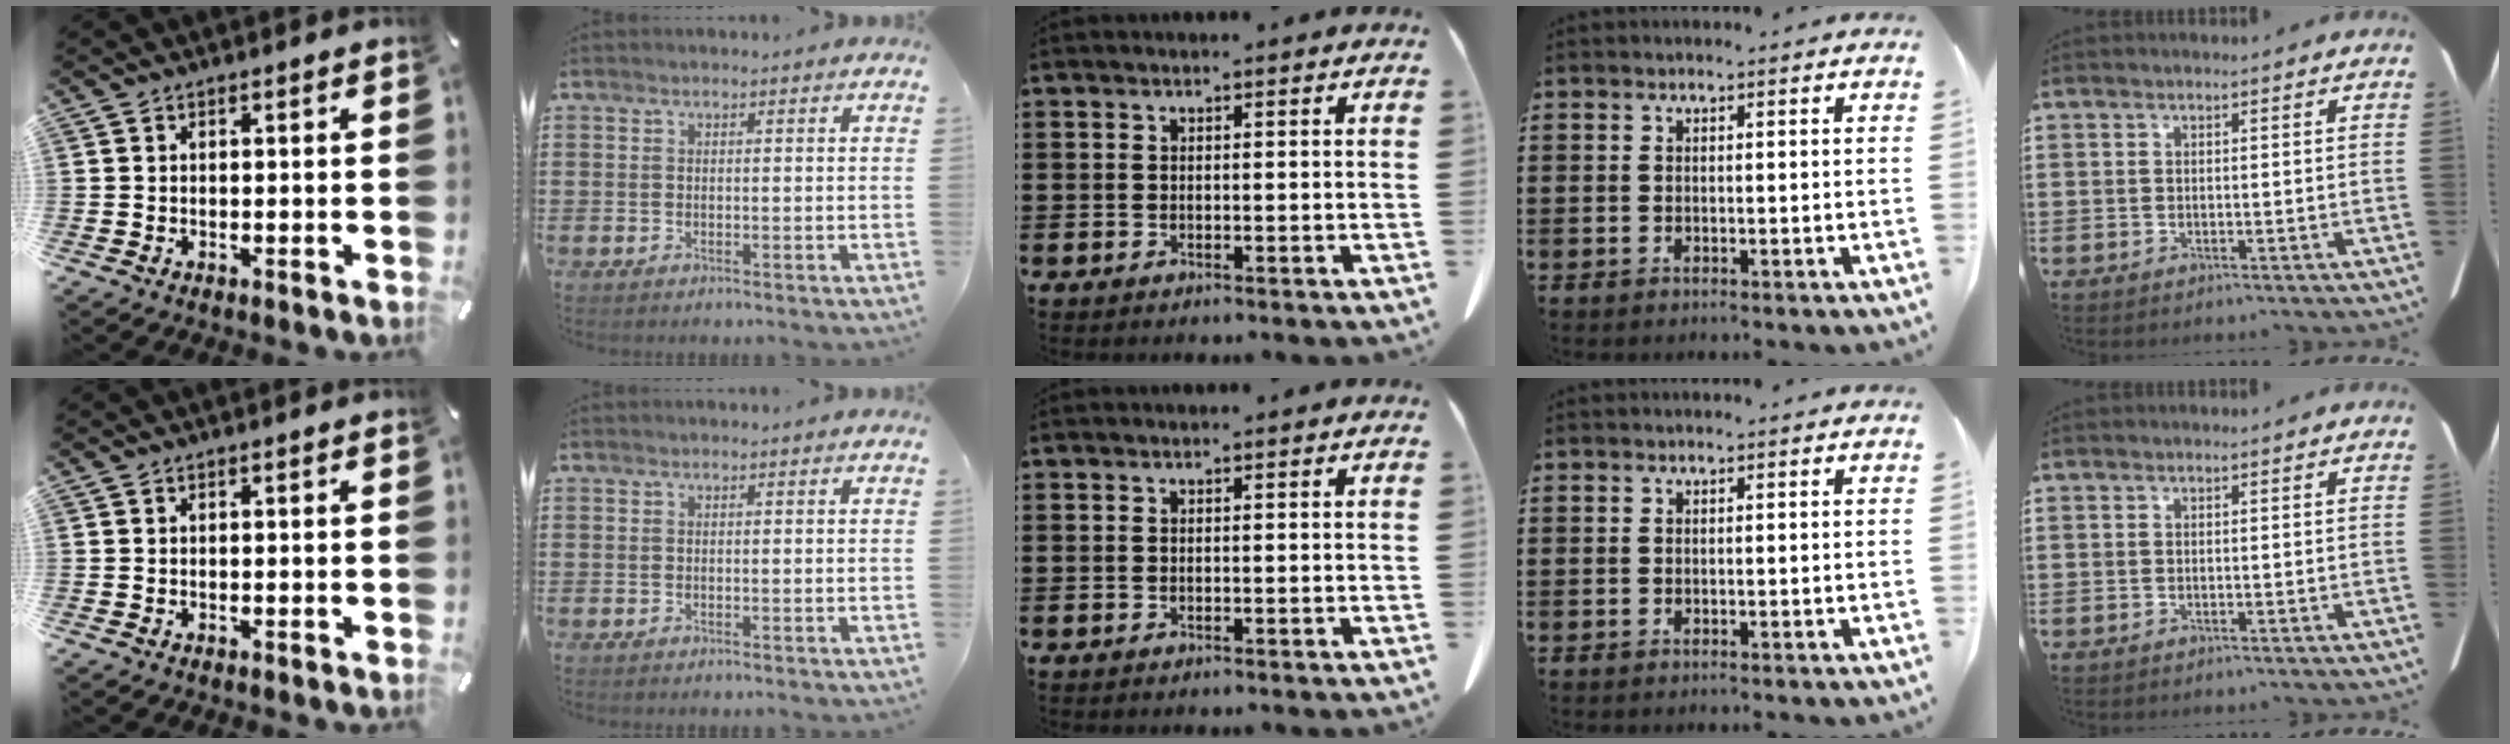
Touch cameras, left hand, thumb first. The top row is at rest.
{}